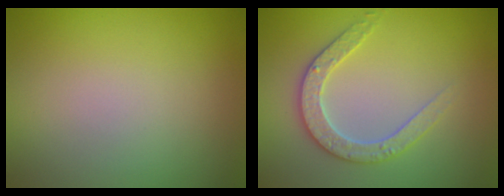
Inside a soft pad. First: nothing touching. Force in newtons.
{"total": 2.9, "press": 2.9, "slide": 0.5}